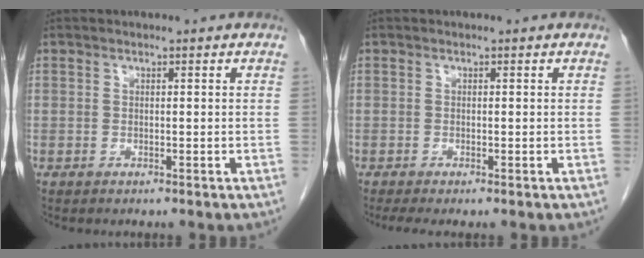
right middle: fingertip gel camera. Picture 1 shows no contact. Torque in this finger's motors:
{"motor_torque": [0.28, -0.11, 0.05, 0.02]}